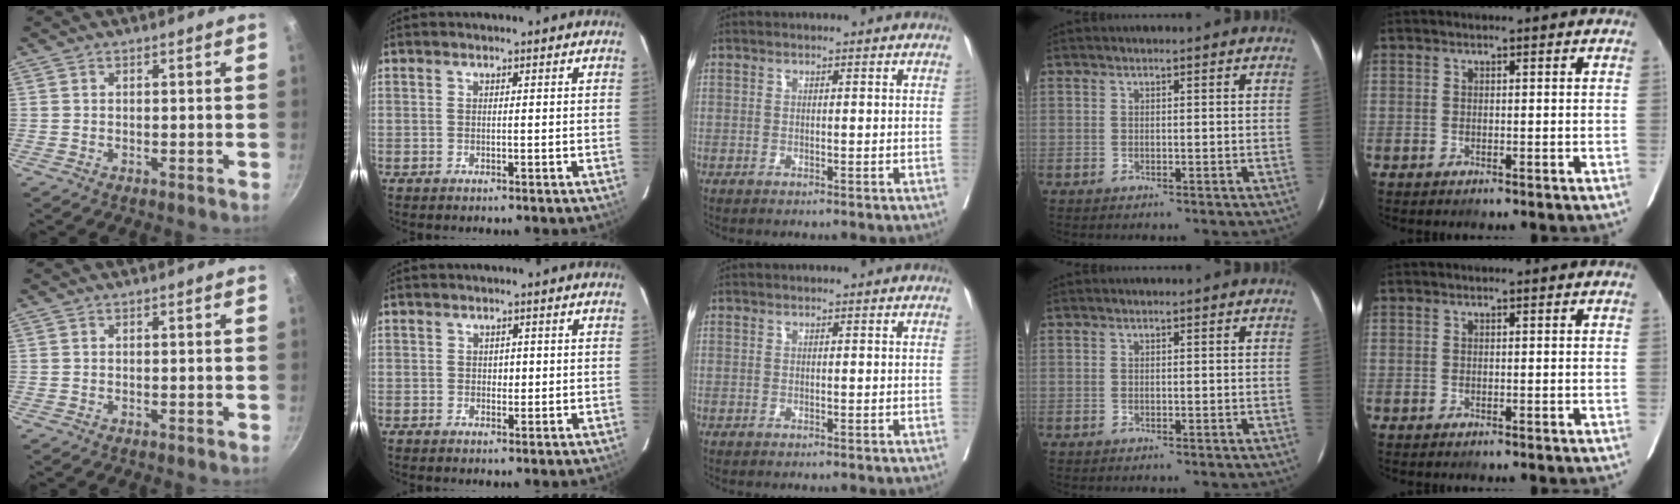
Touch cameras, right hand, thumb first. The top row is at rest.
{"index": {"total": 1.2, "force": [0.1, 0.9, 0.8], "torque": [-0.009, 0.001, 0.001]}}